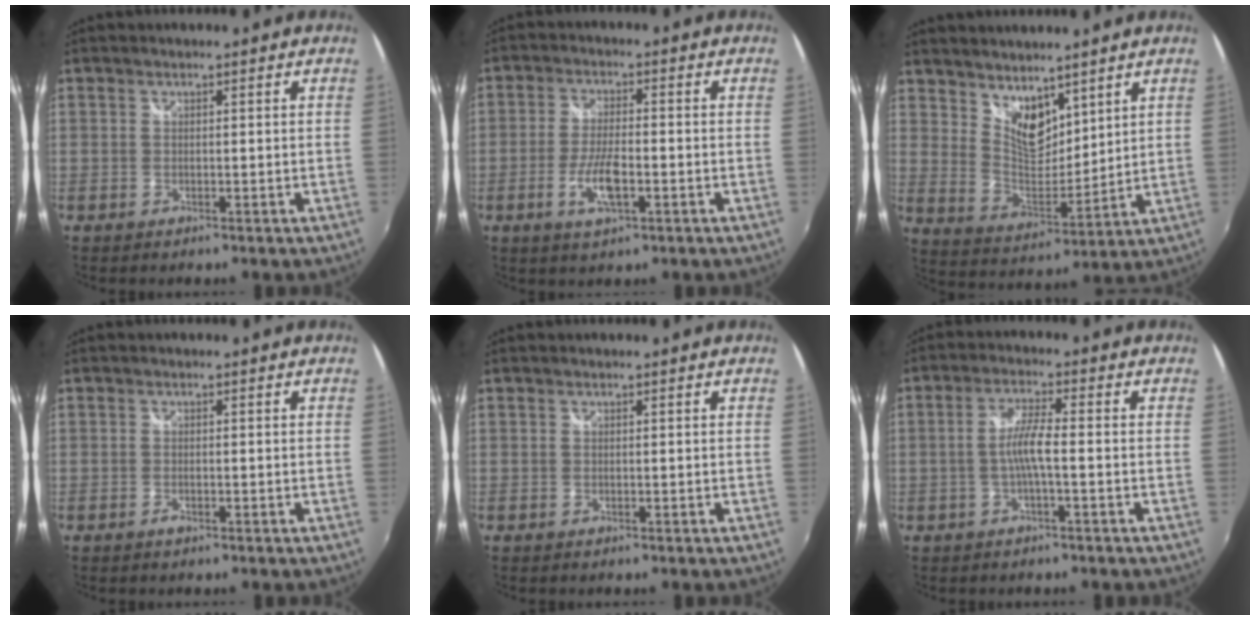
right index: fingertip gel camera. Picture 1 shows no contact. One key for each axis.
{"total": 6.8, "fx": -2.5, "fy": 2.1, "fz": 6.0, "tx": -0.128, "ty": -0.006, "tz": -0.047}
{"total": 9.1, "fx": 6.6, "fy": 4.5, "fz": 4.3, "tx": -0.065, "ty": -0.004, "tz": 0.129}
{"total": 1.0, "fx": -0.6, "fy": 0.5, "fz": 0.5, "tx": -0.011, "ty": -0.002, "tz": -0.011}
{"total": 0.0}
{"total": 4.7, "fx": -1.2, "fy": 0.1, "fz": 4.5, "tx": -0.092, "ty": 0.006, "tz": -0.021}